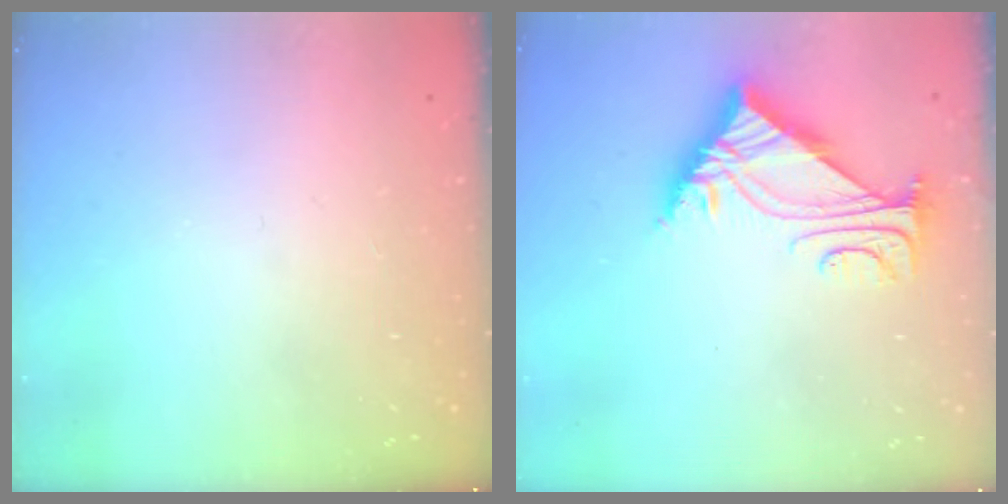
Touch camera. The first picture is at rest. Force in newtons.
{"total": 7.5, "press": 7.5, "slide": 0.4}